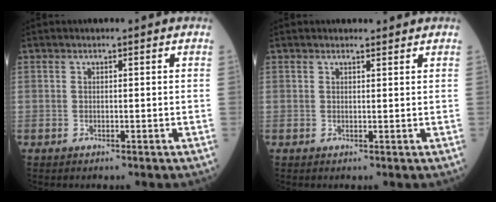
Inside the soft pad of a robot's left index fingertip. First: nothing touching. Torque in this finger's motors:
{"motor_torque": [-0.14, -0.01, -0.03, -0.01]}